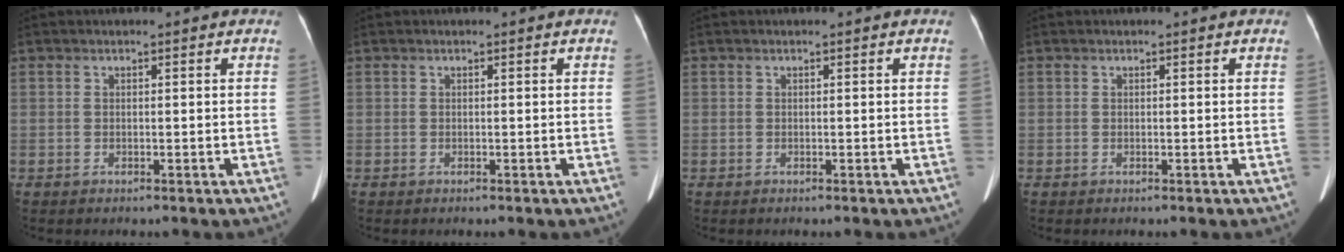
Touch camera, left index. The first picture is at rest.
{"total": 0.0}
{"total": 0.0}
{"total": 0.0}